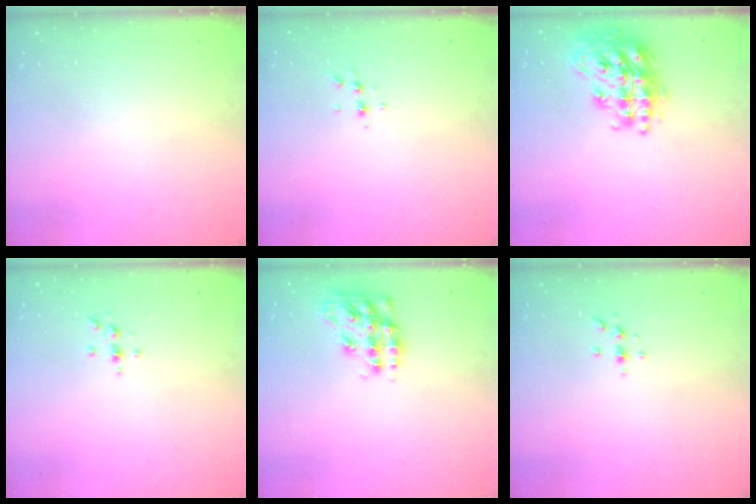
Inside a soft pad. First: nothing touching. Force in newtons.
{"total": 3.9, "press": 3.8, "slide": 1.2}
{"total": 20.1, "press": 20.1, "slide": 1.4}
{"total": 2.4, "press": 2.4, "slide": 0.3}
{"total": 14.2, "press": 14.2, "slide": 0.9}
{"total": 3.7, "press": 3.3, "slide": 1.6}